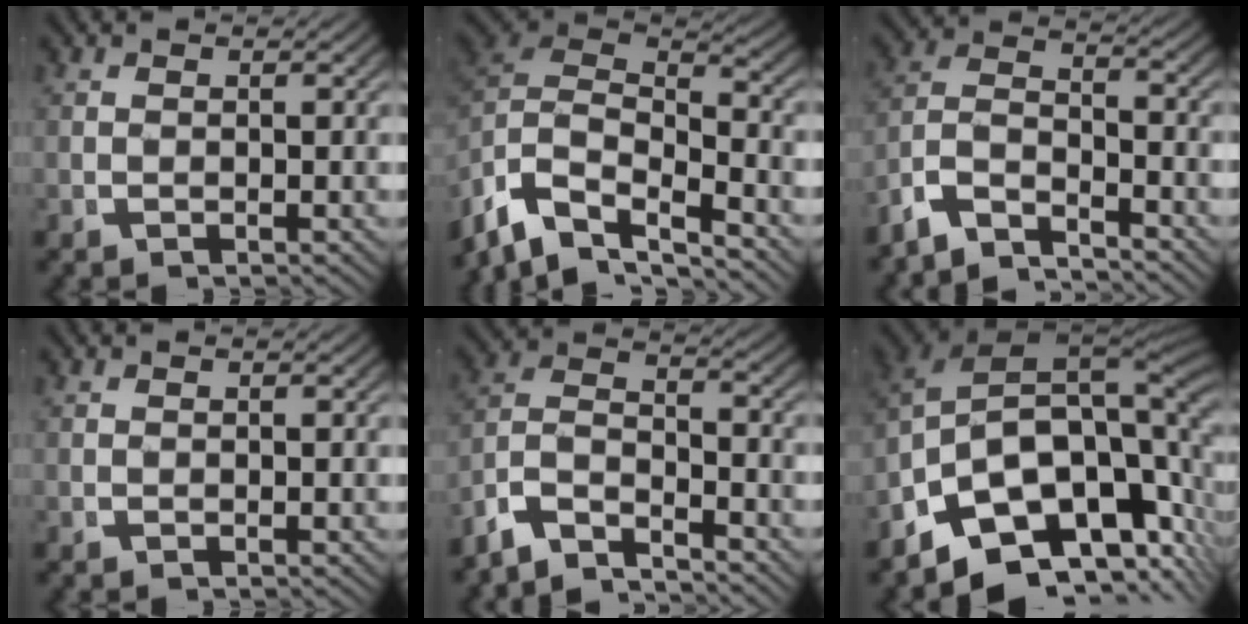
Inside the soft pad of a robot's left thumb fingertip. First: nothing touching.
{"total": 13.0, "force": [-0.6, 9.8, 8.4], "torque": [-0.197, -0.035, -0.007]}
{"total": 8.2, "force": [-3.8, 5.5, 4.7], "torque": [-0.097, -0.033, -0.067]}
{"total": 0.0}
{"total": 8.8, "force": [-3.6, 6.2, 5.2], "torque": [-0.111, -0.034, -0.064]}
{"total": 19.3, "force": [-1.9, 13.4, 13.8], "torque": [-0.250, -0.036, -0.032]}